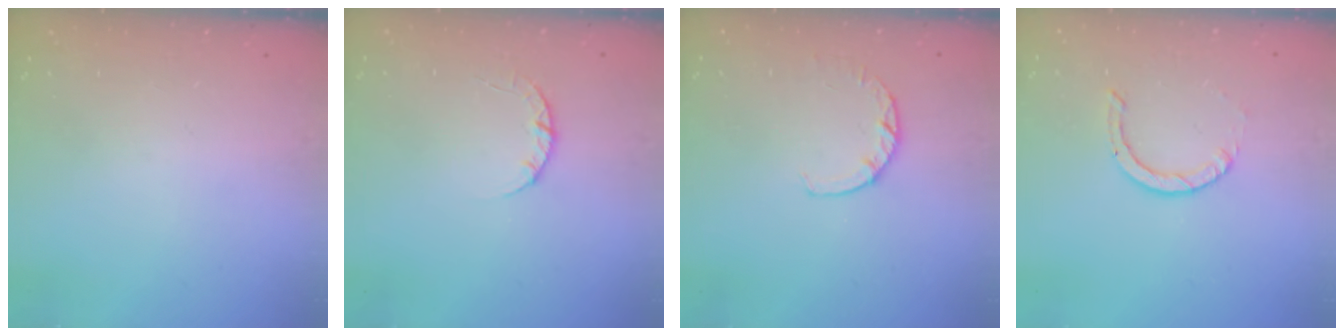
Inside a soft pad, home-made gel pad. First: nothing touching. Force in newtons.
{"total": 3.4, "press": 3.4, "slide": 0.4}
{"total": 3.0, "press": 2.9, "slide": 0.4}
{"total": 2.0, "press": 2.0, "slide": 0.2}